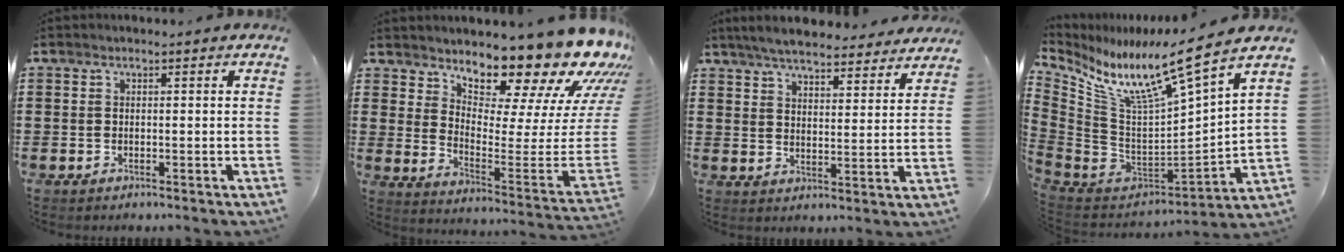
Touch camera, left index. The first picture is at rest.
{"total": 12.7, "force": [11.4, 2.9, 4.7], "torque": [-0.065, -0.119, 0.187]}
{"total": 5.7, "force": [5.5, 0.3, 1.6], "torque": [-0.053, -0.023, 0.096]}
{"total": 10.0, "force": [6.9, 0.2, 7.3], "torque": [-0.149, -0.072, 0.103]}